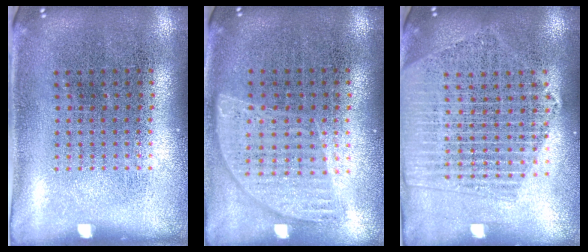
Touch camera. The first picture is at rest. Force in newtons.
{"total": 0.9, "press": 0.8, "slide": 0.2}
{"total": 2.0, "press": 1.8, "slide": 0.9}